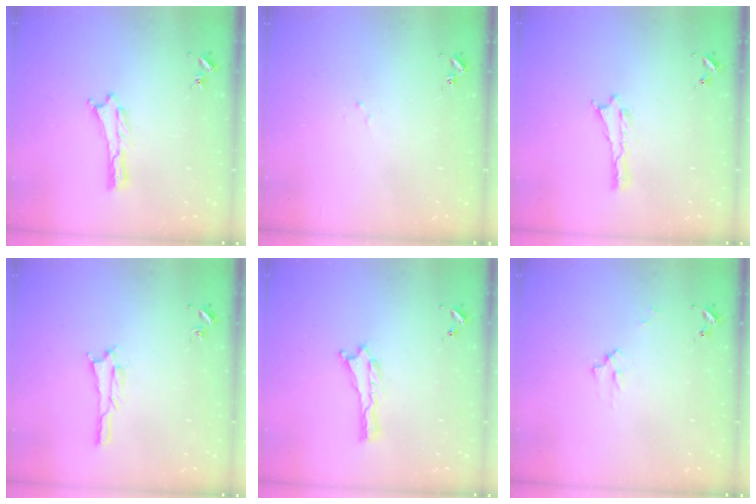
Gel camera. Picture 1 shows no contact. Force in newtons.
{"total": 1.1, "press": 1.0, "slide": 0.2}
{"total": 0.0}
{"total": 1.1, "press": 1.1, "slide": 0.1}
{"total": 0.0}
{"total": 2.2, "press": 2.2, "slide": 0.3}